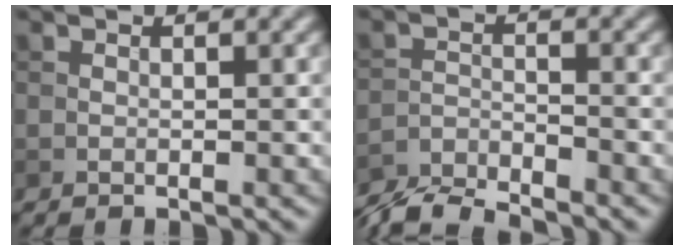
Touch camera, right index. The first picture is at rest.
{"total": 5.0, "force": [-4.8, 0.7, 1.0], "torque": [-0.021, -0.009, -0.097]}